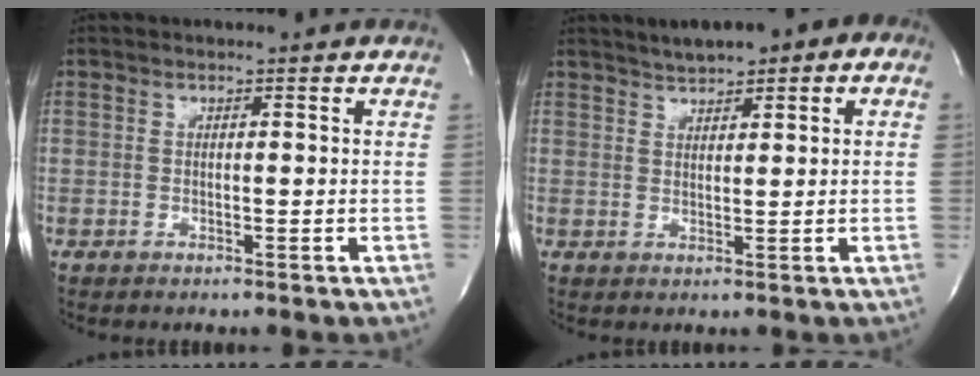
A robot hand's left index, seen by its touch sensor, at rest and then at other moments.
{"total": 6.4, "force": [3.6, 2.2, 4.9], "torque": [-0.075, 0.025, 0.051]}